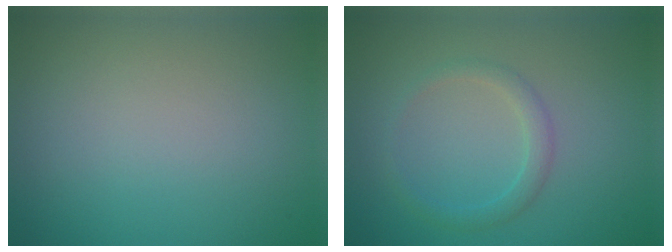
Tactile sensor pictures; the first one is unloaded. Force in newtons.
{"total": 1.7, "press": 1.7, "slide": 0.1}